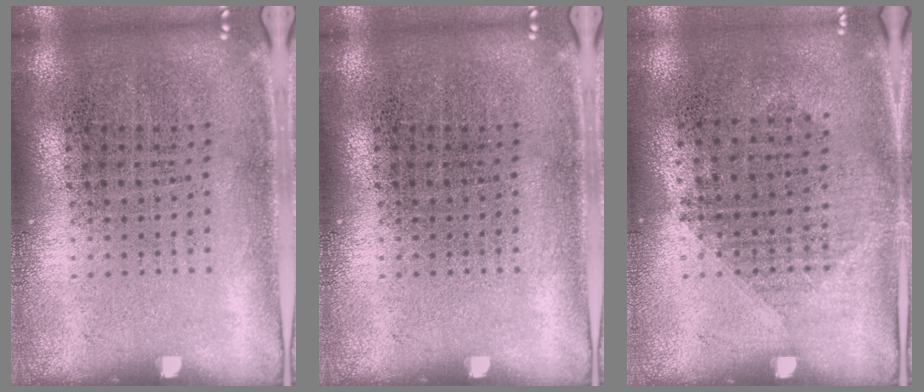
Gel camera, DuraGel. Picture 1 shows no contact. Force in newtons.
{"total": 0.0}
{"total": 1.0, "press": 0.9, "slide": 0.5}